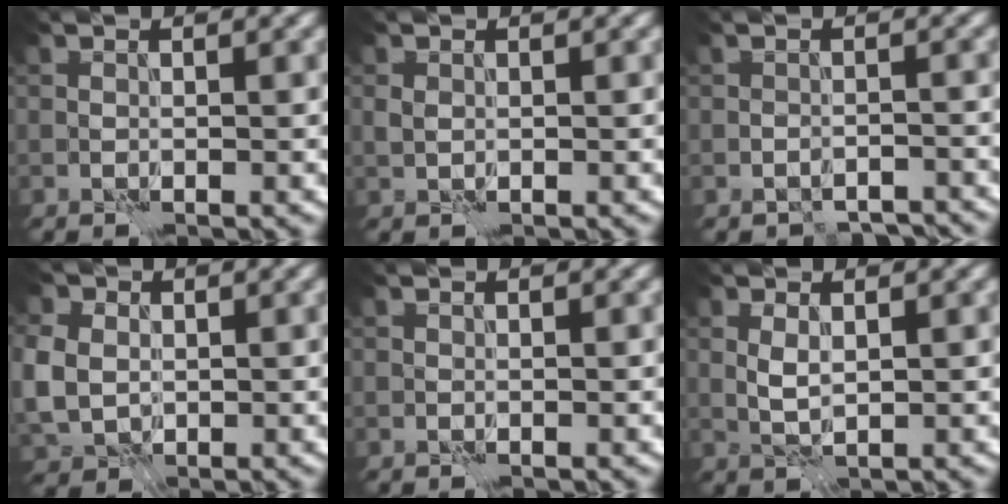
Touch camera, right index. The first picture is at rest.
{"total": 0.6, "force": [0.1, 0.5, 0.3], "torque": [-0.006, -0.002, 0.004]}
{"total": 3.7, "force": [-3.5, 1.1, 0.3], "torque": [0.001, -0.001, -0.046]}
{"total": 4.9, "force": [0.3, 4.1, 2.7], "torque": [-0.083, 0.000, 0.006]}
{"total": 0.0}
{"total": 1.1, "force": [0.5, 0.3, 0.9], "torque": [-0.023, 0.000, 0.014]}